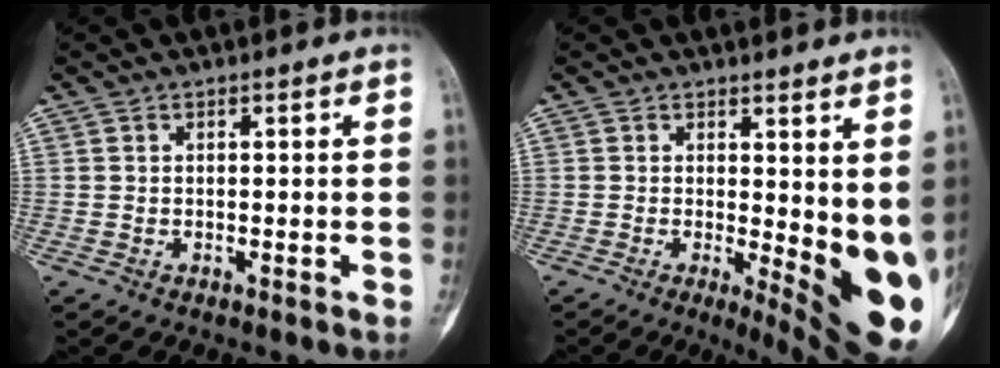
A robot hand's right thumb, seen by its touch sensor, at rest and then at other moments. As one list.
[{"total": 12.5, "force": [0.5, 4.7, 11.6], "torque": [-0.144, -0.029, 0.018]}]